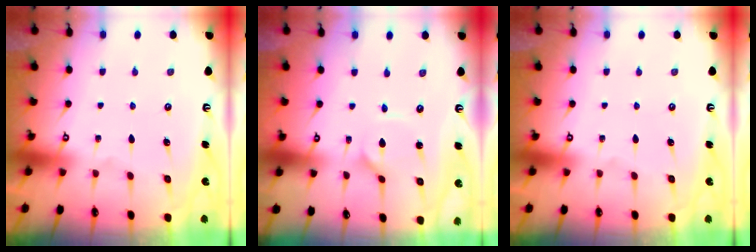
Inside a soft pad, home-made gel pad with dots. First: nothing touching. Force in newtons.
{"total": 1.7, "press": 1.6, "slide": 0.2}
{"total": 0.0}